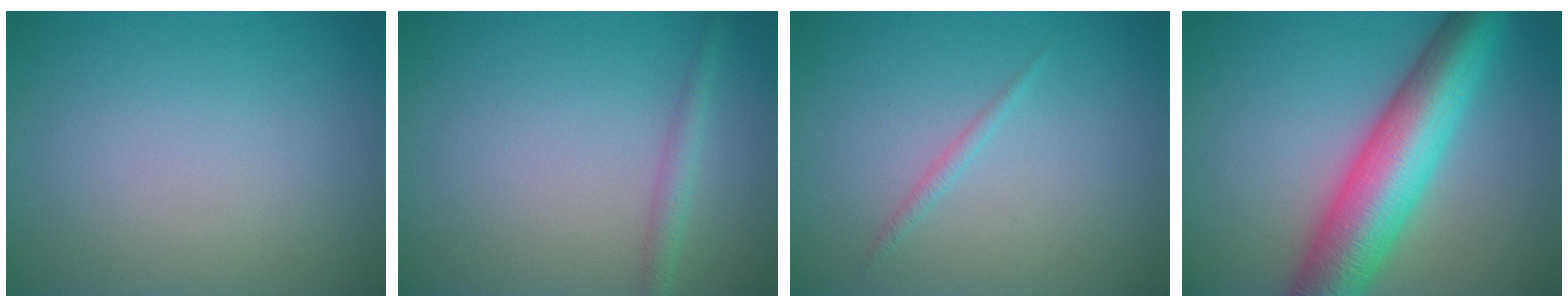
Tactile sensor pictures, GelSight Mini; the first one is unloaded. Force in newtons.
{"total": 1.7, "press": 1.7, "slide": 0.1}
{"total": 0.8, "press": 0.8, "slide": 0.1}
{"total": 10.2, "press": 10.2, "slide": 0.3}